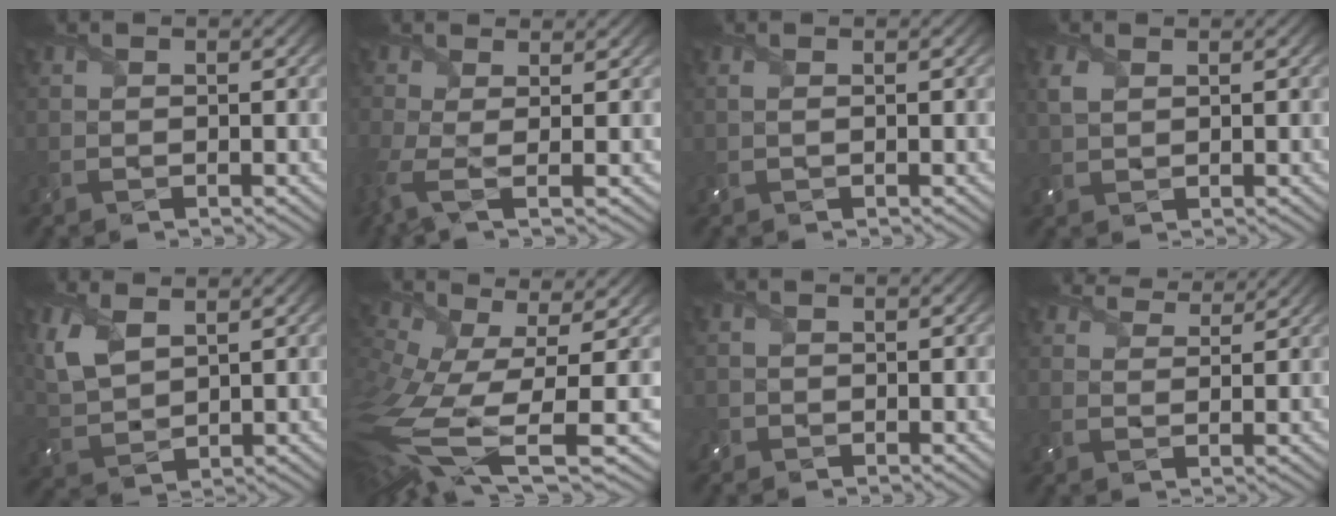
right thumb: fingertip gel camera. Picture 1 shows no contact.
{"total": 4.4, "force": [-0.9, 1.5, 4.0], "torque": [-0.097, -0.008, -0.025]}
{"total": 0.7, "force": [0.2, 0.1, 0.7], "torque": [-0.020, 0.003, 0.002]}
{"total": 2.4, "force": [1.1, 1.4, 1.5], "torque": [-0.047, 0.002, 0.023]}
{"total": 6.4, "force": [3.2, 3.3, 4.4], "torque": [-0.126, 0.002, 0.067]}
{"total": 13.9, "force": [-2.4, 6.2, 12.3], "torque": [-0.309, -0.049, -0.021]}
{"total": 1.1, "force": [-0.8, 0.8, 0.1], "torque": [-0.004, -0.006, -0.020]}
{"total": 3.9, "force": [3.5, 1.1, 1.1], "torque": [-0.034, 0.002, 0.063]}